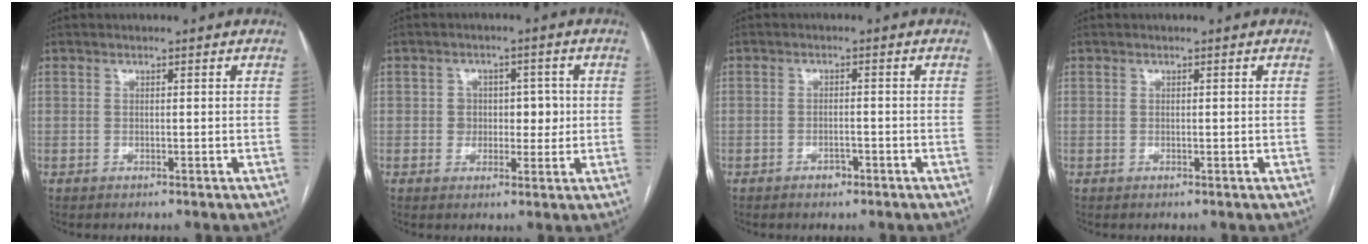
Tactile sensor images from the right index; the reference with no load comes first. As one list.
[{"total": 4.7, "force": [0.1, 3.8, 2.7], "torque": [-0.018, 0.017, 0.005]}, {"total": 1.9, "force": [-1.3, 0.9, 1.1], "torque": [-0.017, 0.003, -0.016]}, {"total": 0.0}]